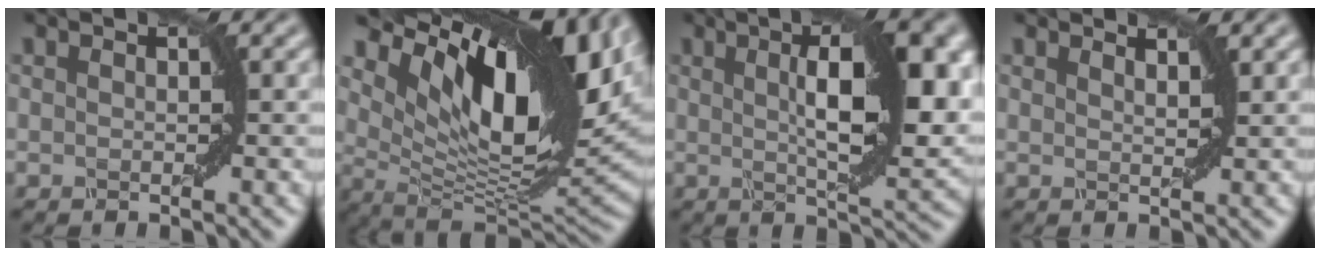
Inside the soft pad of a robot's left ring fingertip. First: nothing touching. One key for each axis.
{"total": 15.5, "fx": 5.4, "fy": 7.0, "fz": 12.8, "tx": -0.206, "ty": 0.004, "tz": 0.094}
{"total": 10.7, "fx": 2.1, "fy": 3.2, "fz": 10.0, "tx": -0.133, "ty": 0.009, "tz": 0.032}
{"total": 1.6, "fx": 1.4, "fy": 0.4, "fz": 0.6, "tx": -0.001, "ty": -0.002, "tz": 0.013}